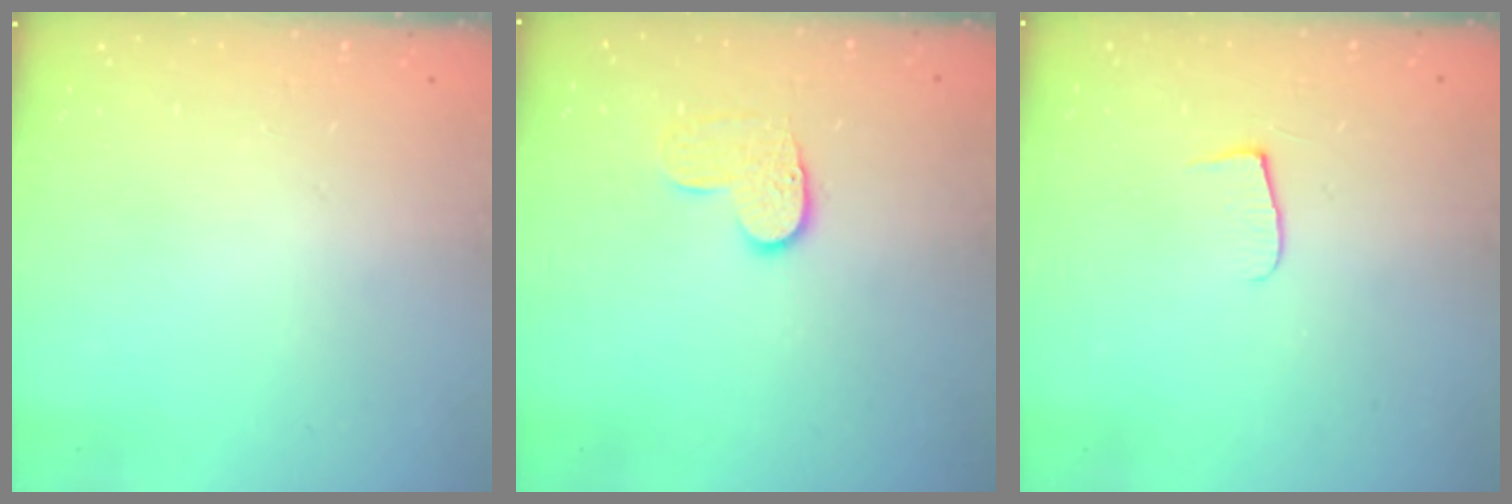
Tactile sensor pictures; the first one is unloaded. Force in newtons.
{"total": 6.4, "press": 6.4, "slide": 0.4}
{"total": 4.3, "press": 4.2, "slide": 0.5}